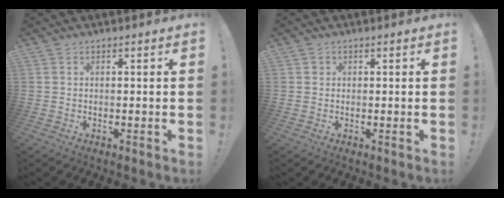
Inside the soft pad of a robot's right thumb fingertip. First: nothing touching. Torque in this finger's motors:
{"motor_torque": [-0.03, 0.15, -0.06, -0.19, -0.01]}